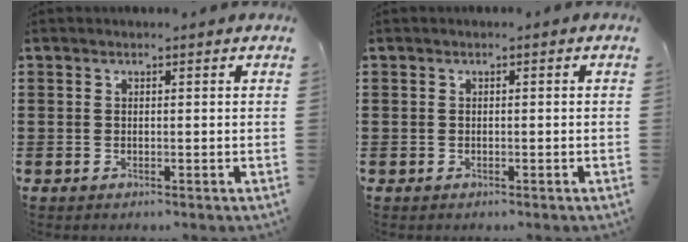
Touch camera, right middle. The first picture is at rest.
{"total": 0.0}